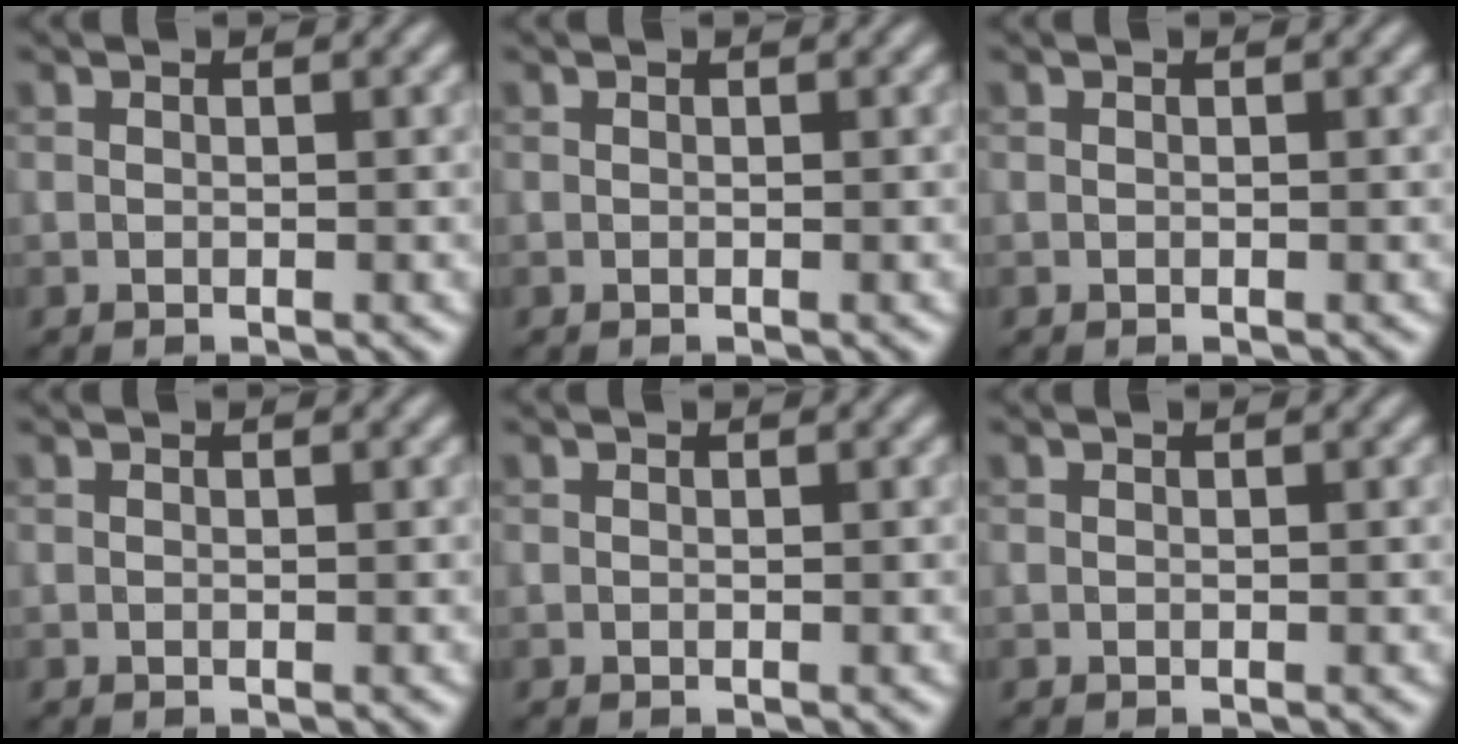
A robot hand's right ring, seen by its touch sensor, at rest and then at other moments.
{"total": 0.0}
{"total": 0.0}
{"total": 0.0}
{"total": 0.0}
{"total": 0.0}